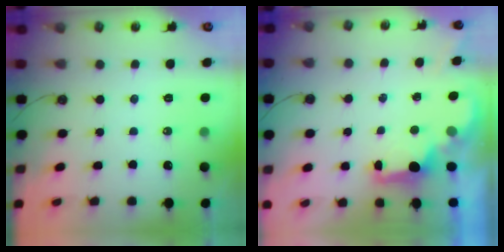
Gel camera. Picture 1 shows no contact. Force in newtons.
{"total": 1.9, "press": 1.7, "slide": 0.8}